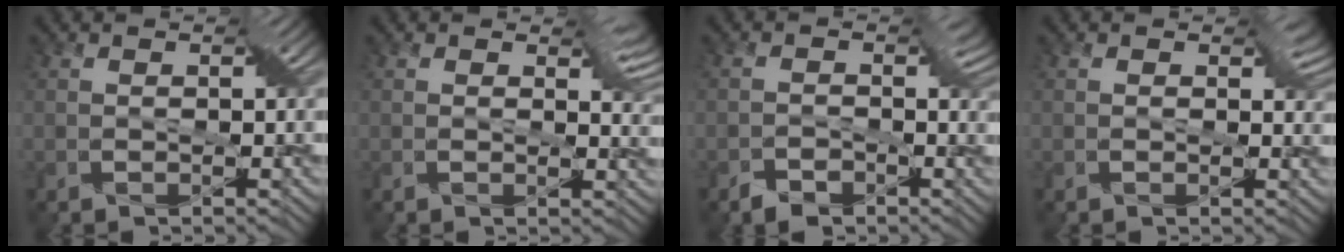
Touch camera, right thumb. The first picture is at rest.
{"total": 2.2, "force": [1.5, 0.8, 1.4], "torque": [-0.027, -0.001, 0.020]}
{"total": 2.2, "force": [-1.7, 1.0, 0.9], "torque": [-0.028, -0.005, -0.033]}
{"total": 0.8, "force": [0.7, 0.2, 0.1], "torque": [-0.003, 0.005, 0.007]}